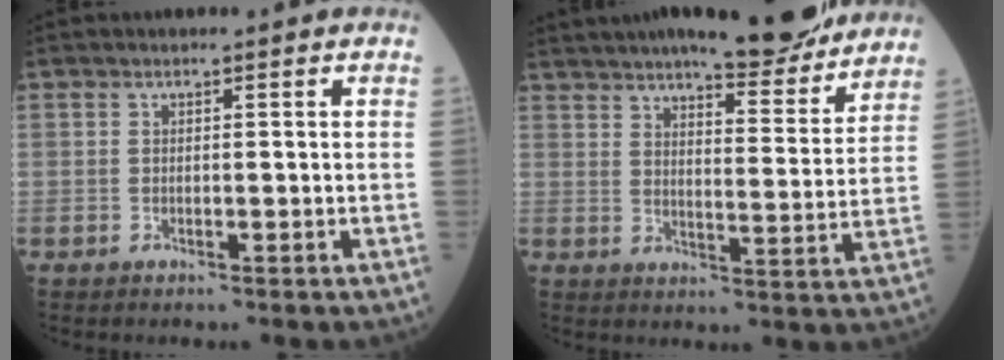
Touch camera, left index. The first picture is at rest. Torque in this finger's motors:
{"motor_torque": [0.37, -0.56, 1.05, 0.21]}